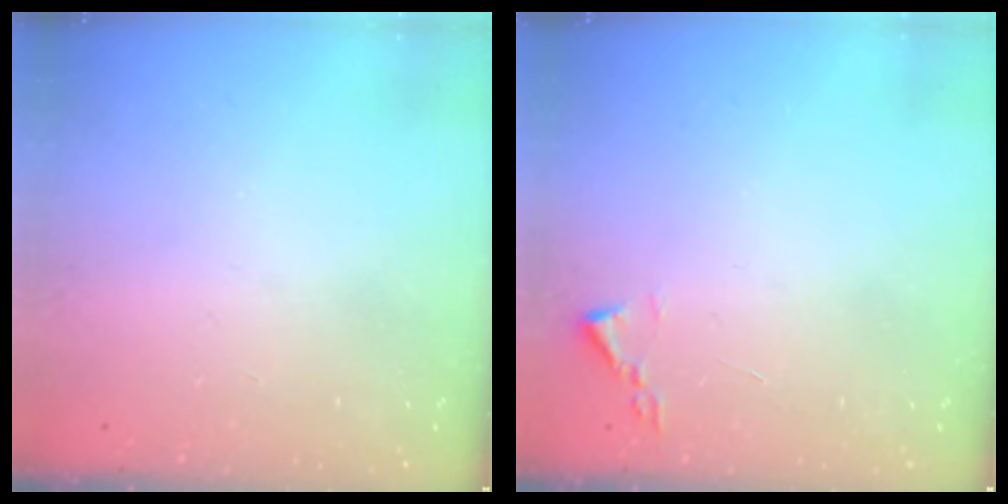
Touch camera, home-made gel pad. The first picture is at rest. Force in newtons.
{"total": 1.9, "press": 1.8, "slide": 0.3}